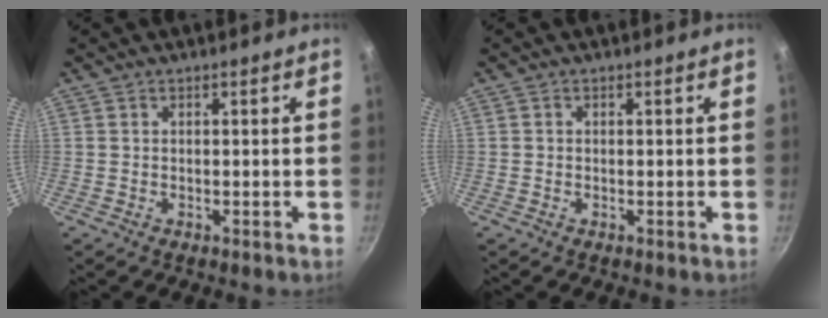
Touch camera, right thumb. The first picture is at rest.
{"total": 0.0}